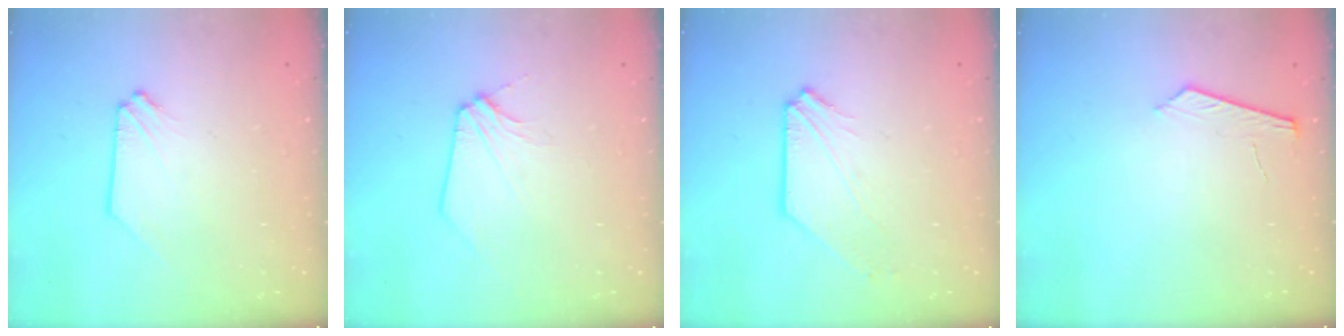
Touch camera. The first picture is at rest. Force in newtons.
{"total": 2.3, "press": 2.2, "slide": 0.5}
{"total": 2.4, "press": 2.4, "slide": 0.3}
{"total": 5.3, "press": 5.3, "slide": 0.5}